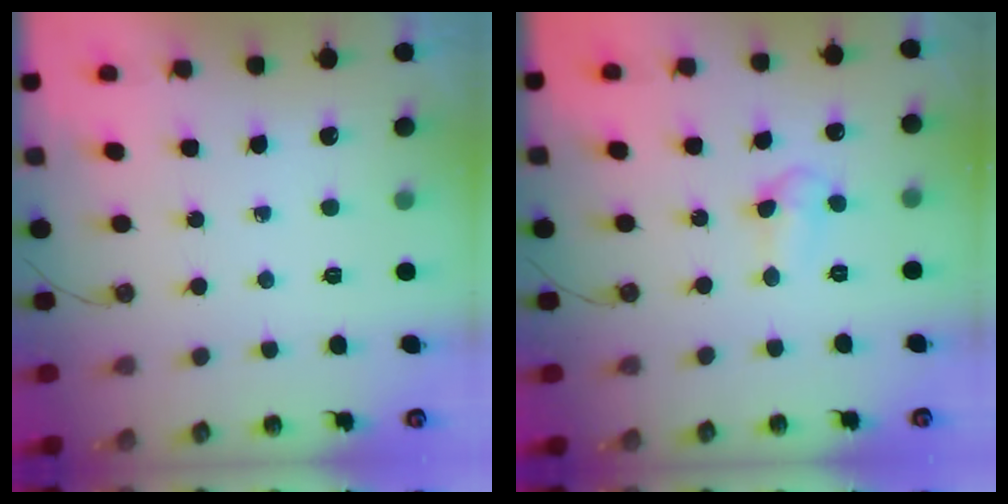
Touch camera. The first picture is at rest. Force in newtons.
{"total": 4.4, "press": 4.3, "slide": 1.2}